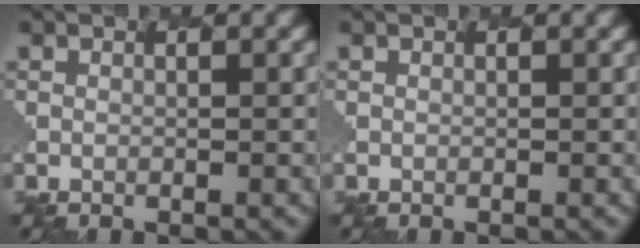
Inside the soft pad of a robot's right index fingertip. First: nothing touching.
{"total": 0.0}